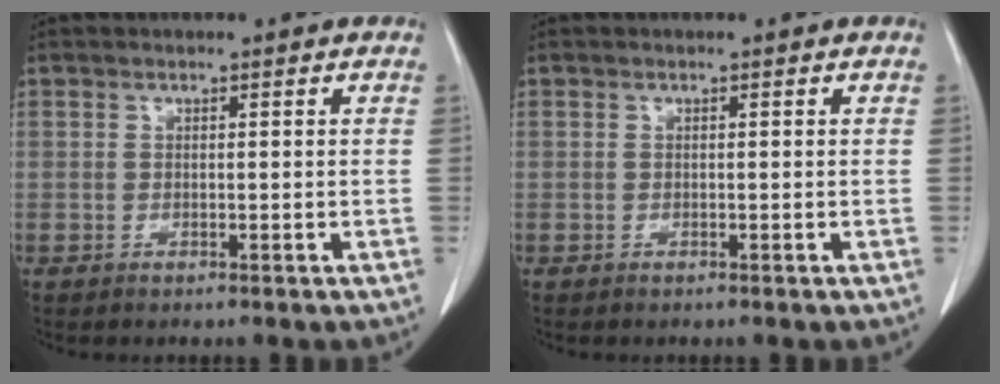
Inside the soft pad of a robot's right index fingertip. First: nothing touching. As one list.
[{"total": 0.0}]